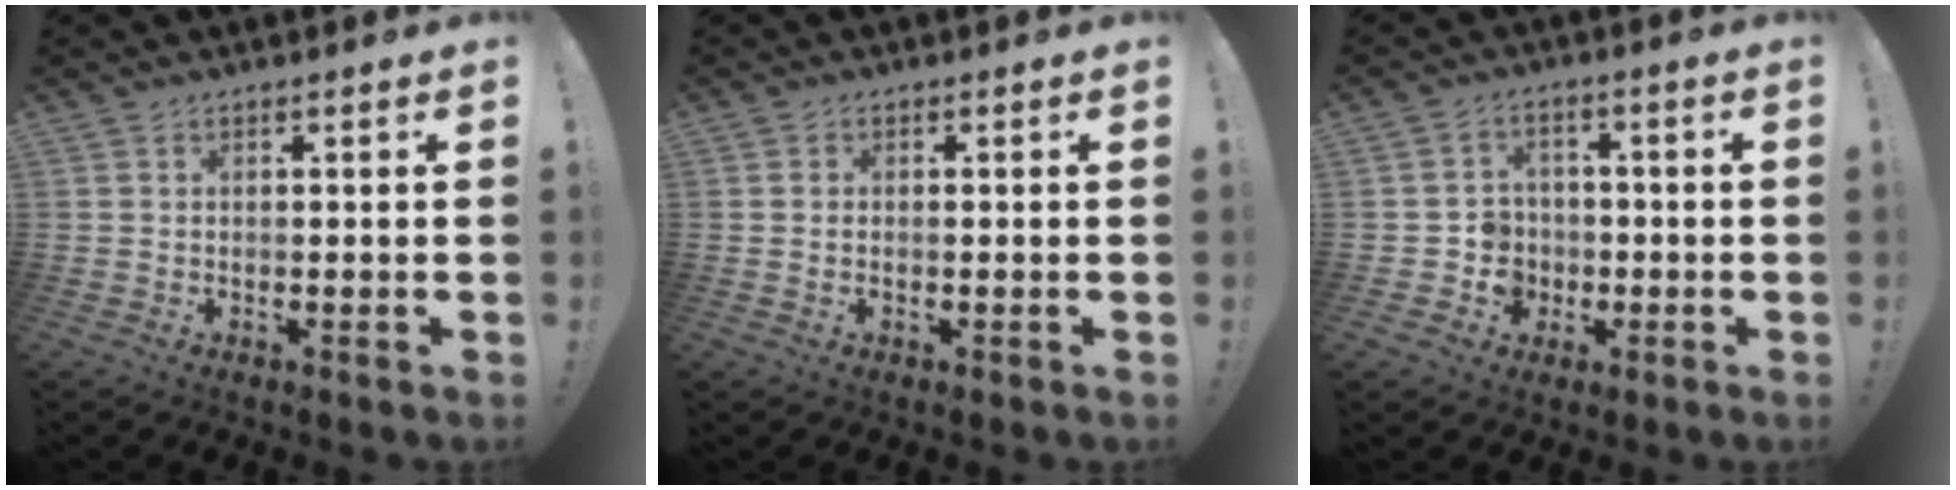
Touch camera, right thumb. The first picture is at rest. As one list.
[{"total": 0.7, "force": [0.0, 0.4, 0.6], "torque": [-0.016, 0.003, 0.000]}, {"total": 6.2, "force": [-1.1, 6.0, 1.2], "torque": [-0.027, 0.001, -0.016]}]